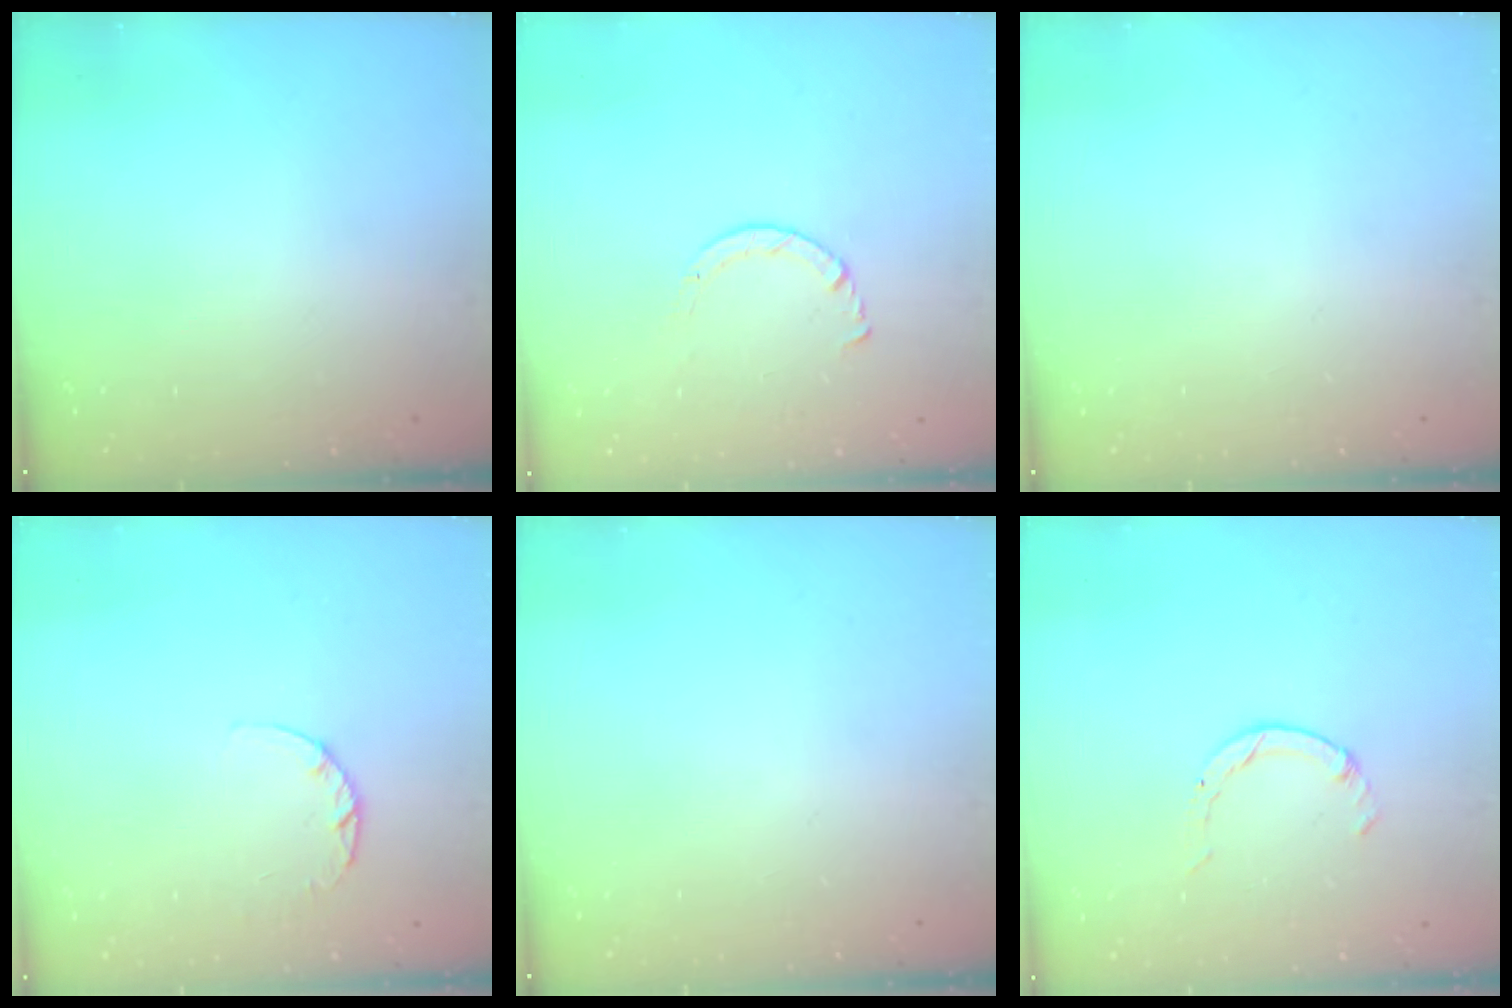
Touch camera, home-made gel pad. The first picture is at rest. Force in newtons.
{"total": 2.9, "press": 2.8, "slide": 0.3}
{"total": 0.0}
{"total": 2.6, "press": 2.5, "slide": 0.4}
{"total": 0.0}
{"total": 0.5, "press": 0.5, "slide": 0.1}